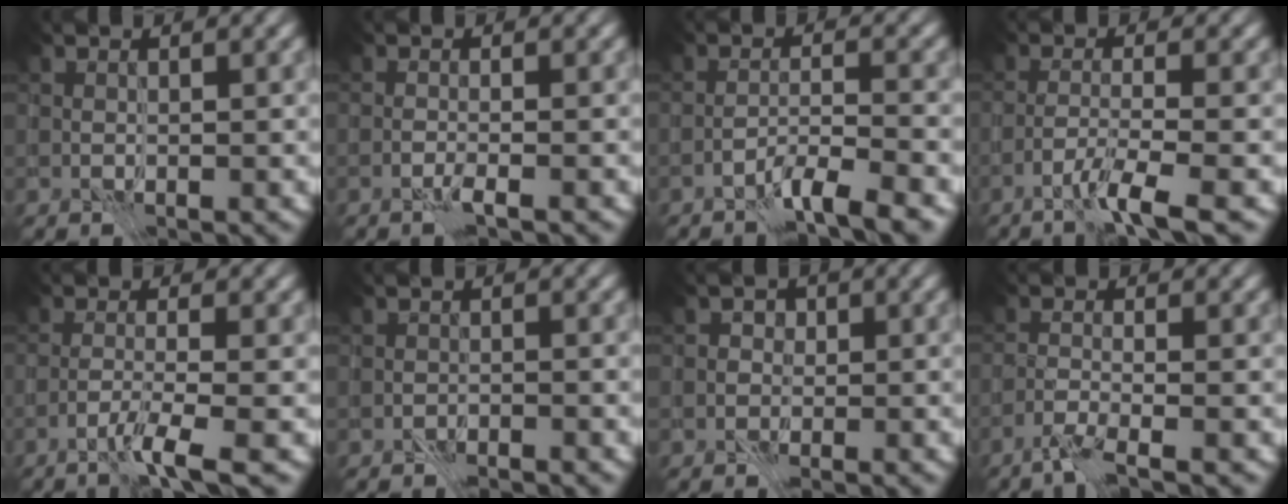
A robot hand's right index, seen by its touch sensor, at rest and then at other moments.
{"total": 1.2, "force": [-1.1, -0.1, 0.4], "torque": [-0.007, 0.005, -0.024]}
{"total": 3.9, "force": [-3.3, 0.1, 2.1], "torque": [-0.034, 0.009, -0.064]}
{"total": 3.4, "force": [-2.6, -0.1, 2.3], "torque": [-0.039, 0.008, -0.062]}
{"total": 3.1, "force": [-2.3, -0.1, 2.1], "torque": [-0.034, 0.007, -0.055]}
{"total": 1.8, "force": [-1.8, 0.1, -0.1], "torque": [0.004, 0.004, -0.033]}
{"total": 1.4, "force": [-0.7, 1.3, 0.2], "torque": [0.012, 0.011, -0.022]}
{"total": 2.7, "force": [-2.4, 0.1, 1.3], "torque": [-0.022, 0.001, -0.060]}